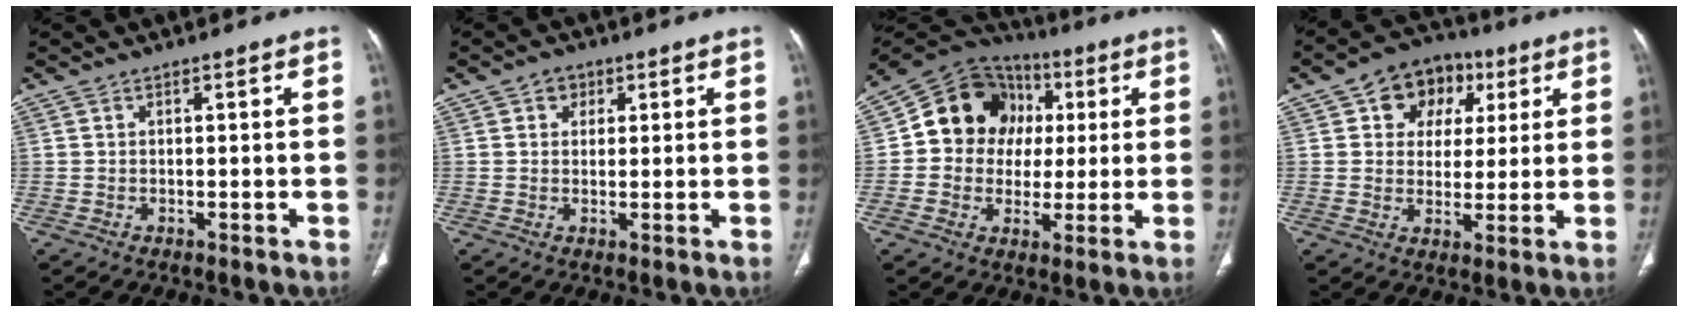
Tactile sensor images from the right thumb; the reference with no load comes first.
{"total": 3.1, "force": [1.3, 2.6, 1.1], "torque": [0.004, -0.003, 0.016]}
{"total": 16.3, "force": [2.3, 14.2, 7.7], "torque": [-0.084, 0.027, 0.034]}
{"total": 11.7, "force": [4.6, 9.3, 5.4], "torque": [-0.034, -0.001, 0.068]}